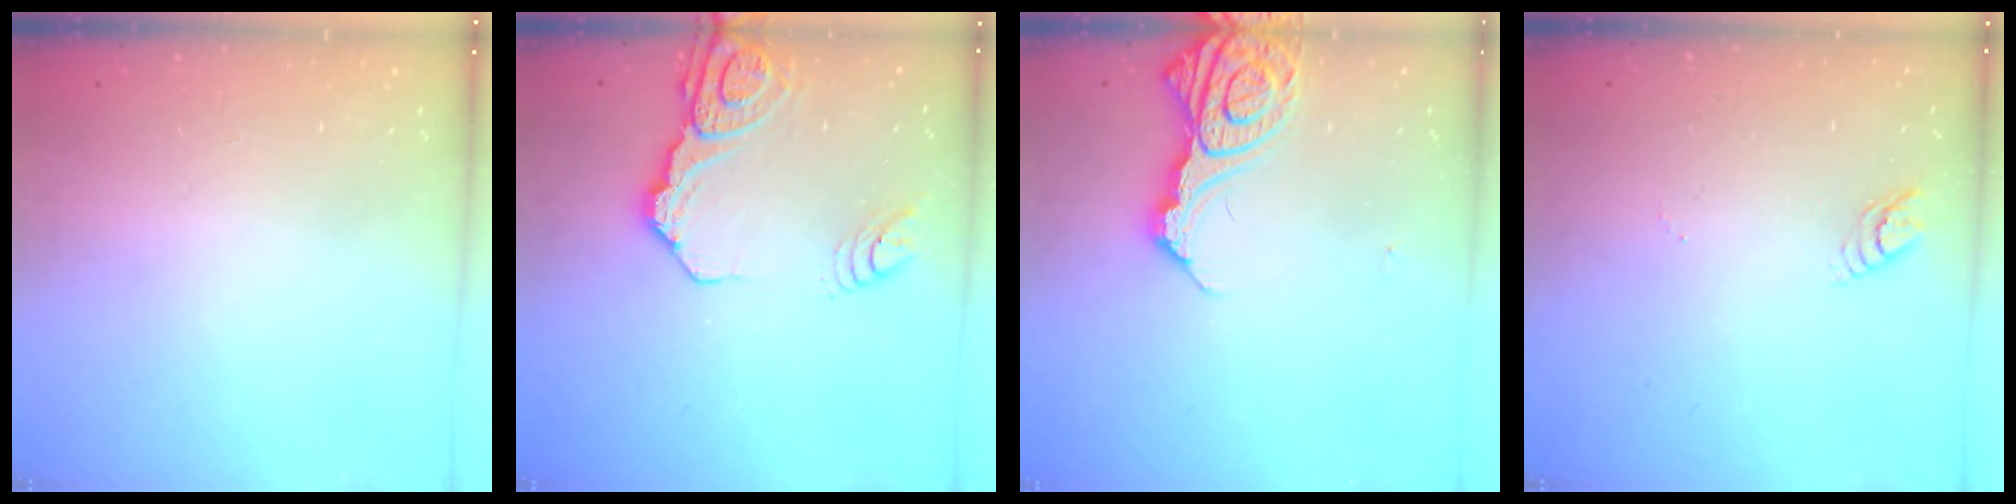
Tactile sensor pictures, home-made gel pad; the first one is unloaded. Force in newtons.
{"total": 13.8, "press": 13.7, "slide": 1.5}
{"total": 15.1, "press": 15.0, "slide": 1.7}
{"total": 3.6, "press": 3.6, "slide": 0.3}